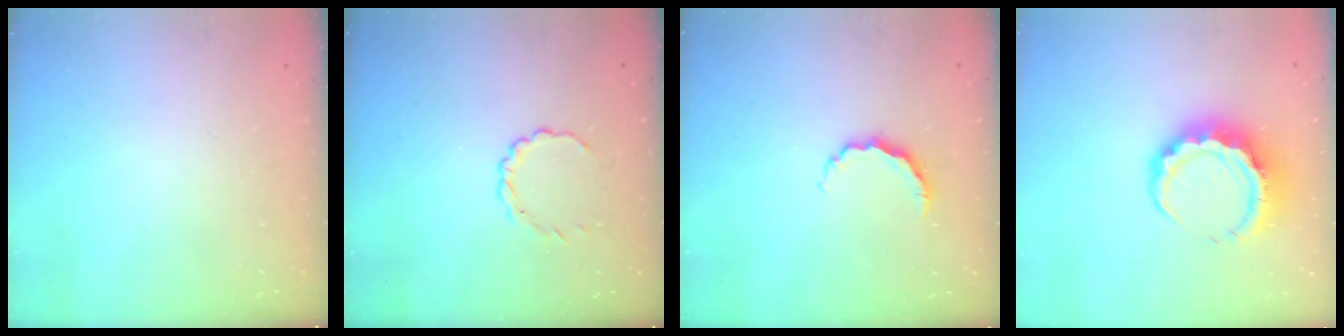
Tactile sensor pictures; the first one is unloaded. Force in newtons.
{"total": 2.8, "press": 2.6, "slide": 1.1}
{"total": 4.7, "press": 4.7, "slide": 0.6}
{"total": 10.6, "press": 10.4, "slide": 2.1}